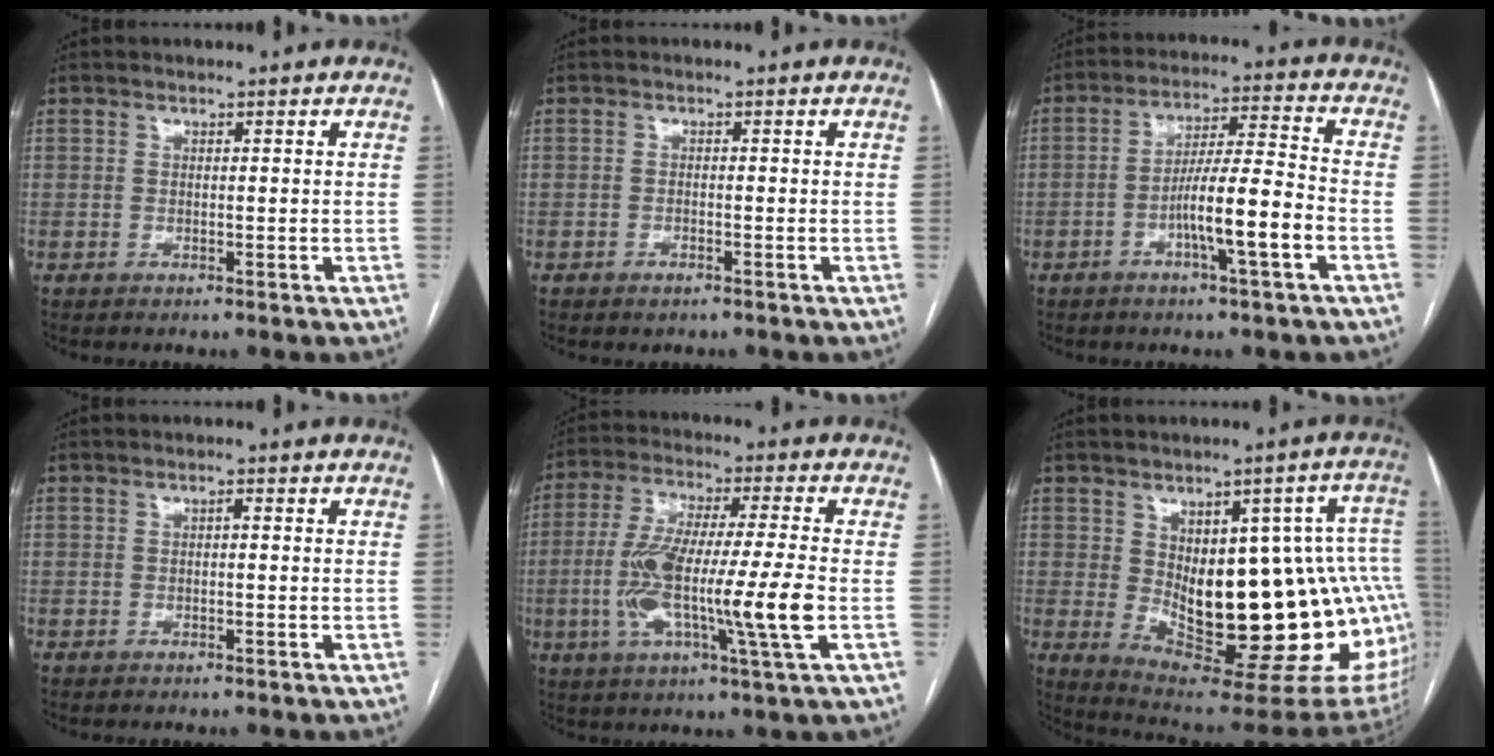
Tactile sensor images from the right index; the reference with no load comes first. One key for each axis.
{"total": 1.1, "fx": -0.8, "fy": 0.5, "fz": 0.6, "tx": -0.012, "ty": 0.000, "tz": -0.008}
{"total": 9.6, "fx": -3.7, "fy": -0.1, "fz": 8.9, "tx": -0.157, "ty": 0.010, "tz": -0.065}
{"total": 0.5, "fx": 0.0, "fy": 0.2, "fz": 0.5, "tx": -0.008, "ty": 0.003, "tz": -0.002}
{"total": 15.5, "fx": -2.9, "fy": 0.3, "fz": 15.2, "tx": -0.297, "ty": -0.008, "tz": -0.060}
{"total": 27.8, "fx": -1.6, "fy": 8.6, "fz": 26.3, "tx": -0.293, "ty": 0.010, "tz": 0.003}